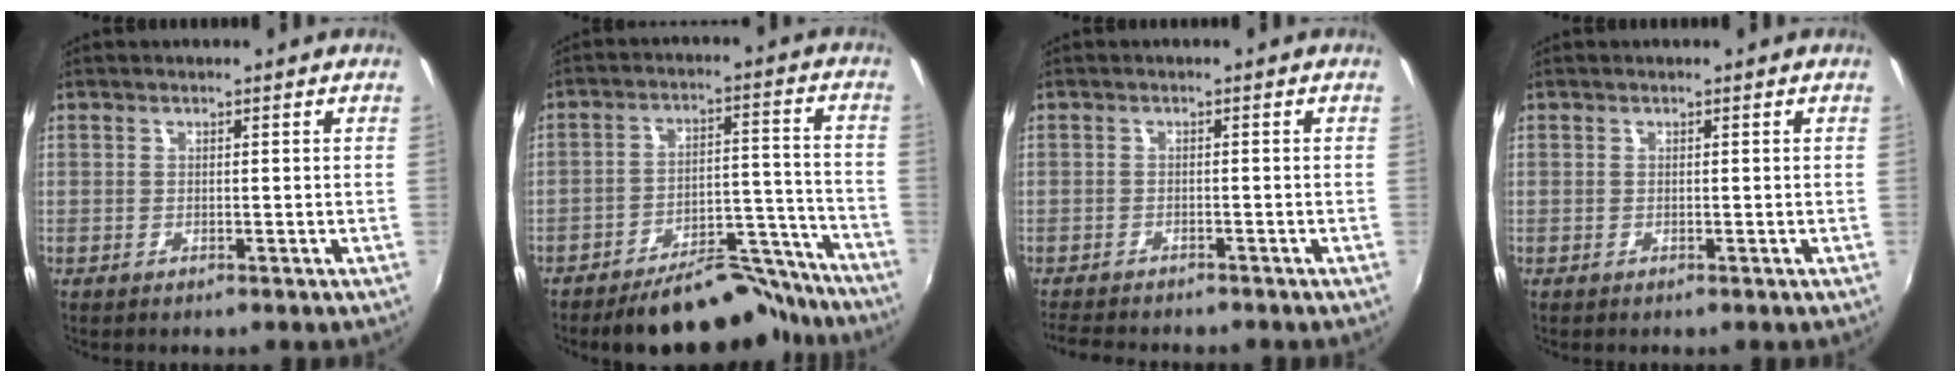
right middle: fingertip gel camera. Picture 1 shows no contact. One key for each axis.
{"total": 15.5, "fx": -14.0, "fy": 4.4, "fz": 5.0, "tx": -0.075, "ty": 0.041, "tz": -0.184}
{"total": 6.2, "fx": -5.7, "fy": 1.2, "fz": 2.1, "tx": -0.059, "ty": -0.015, "tz": -0.094}
{"total": 0.0}